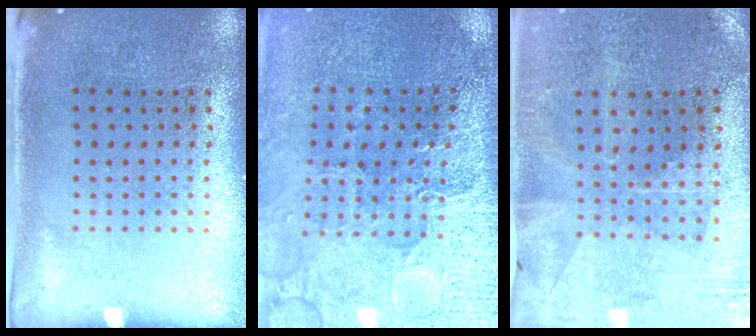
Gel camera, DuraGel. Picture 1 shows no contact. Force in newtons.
{"total": 3.5, "press": 3.4, "slide": 0.7}
{"total": 0.7, "press": 0.6, "slide": 0.3}